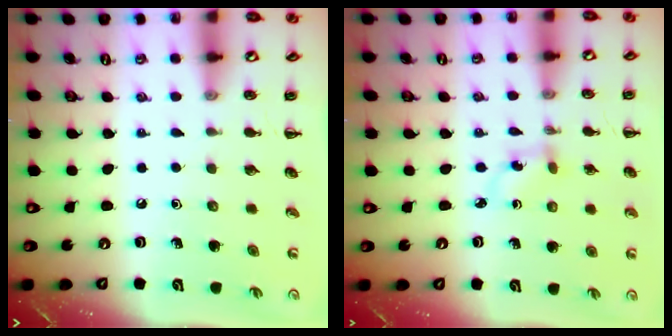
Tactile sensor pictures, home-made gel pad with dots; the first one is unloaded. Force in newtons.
{"total": 2.2, "press": 2.0, "slide": 1.0}